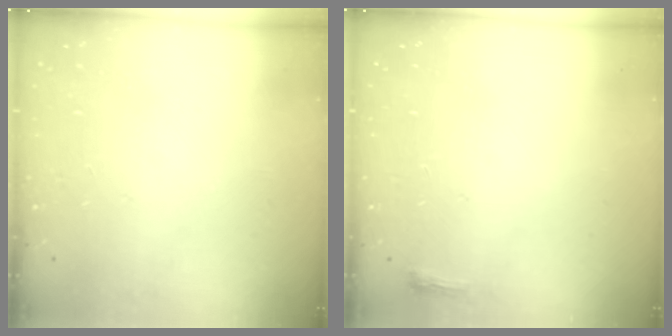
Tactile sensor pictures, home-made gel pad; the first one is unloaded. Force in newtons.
{"total": 2.6, "press": 2.5, "slide": 0.6}